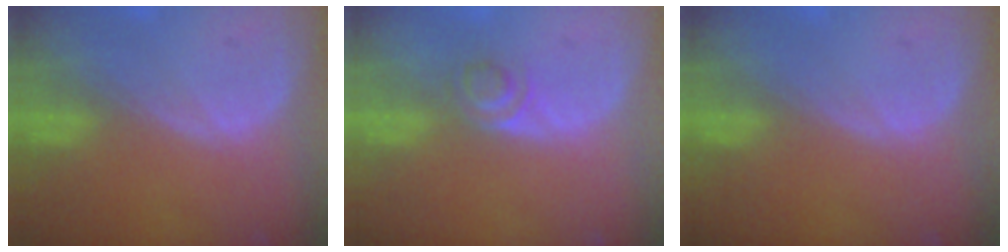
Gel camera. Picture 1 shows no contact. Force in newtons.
{"total": 2.8, "press": 2.7, "slide": 1.0}
{"total": 0.0}